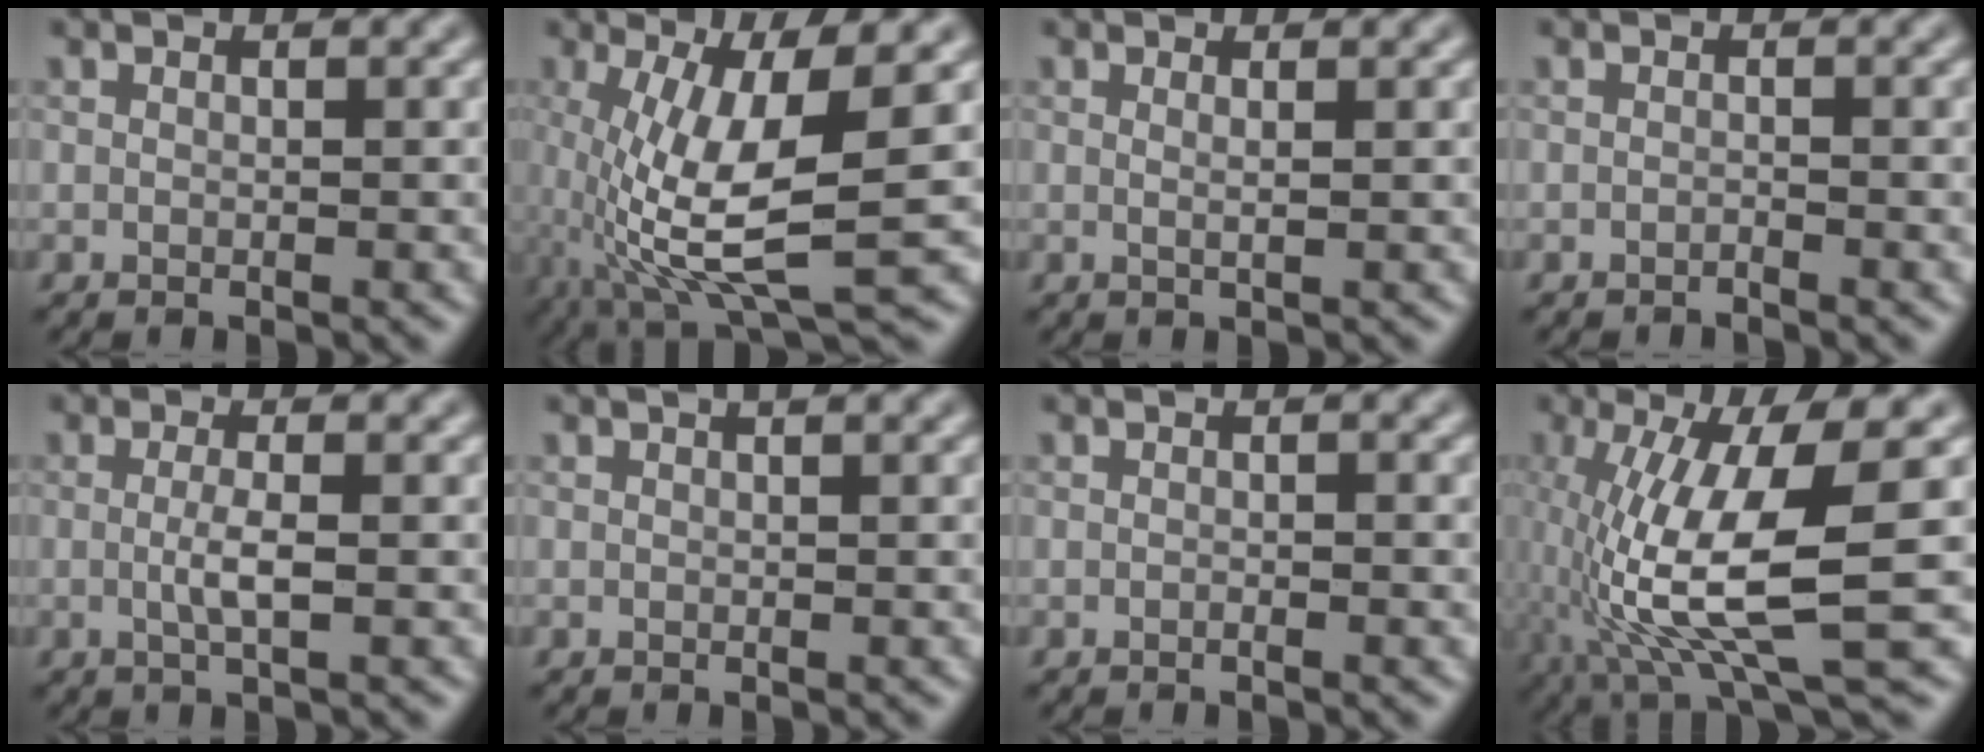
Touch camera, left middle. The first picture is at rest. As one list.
[{"total": 9.0, "force": [-0.9, 2.6, 8.6], "torque": [-0.177, -0.011, -0.011]}, {"total": 1.1, "force": [0.4, 0.4, 1.0], "torque": [-0.012, -0.001, -0.003]}, {"total": 0.6, "force": [-0.5, 0.0, 0.2], "torque": [-0.003, 0.002, -0.012]}, {"total": 2.0, "force": [-0.1, 0.3, 2.0], "torque": [-0.042, -0.003, -0.005]}, {"total": 1.0, "force": [0.6, 0.3, 0.7], "torque": [-0.009, 0.002, 0.003]}, {"total": 0.6, "force": [-0.3, 0.1, 0.5], "torque": [-0.009, -0.001, -0.005]}, {"total": 10.6, "force": [-1.6, 2.6, 10.1], "torque": [-0.199, -0.004, -0.026]}]